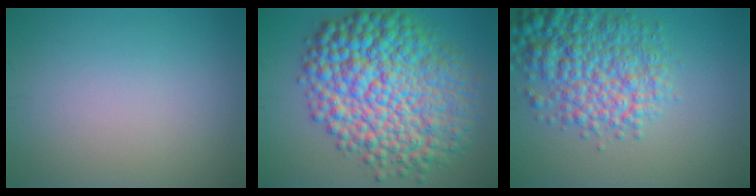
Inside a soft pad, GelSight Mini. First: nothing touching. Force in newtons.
{"total": 13.6, "press": 13.6, "slide": 0.1}
{"total": 7.6, "press": 7.6, "slide": 0.2}